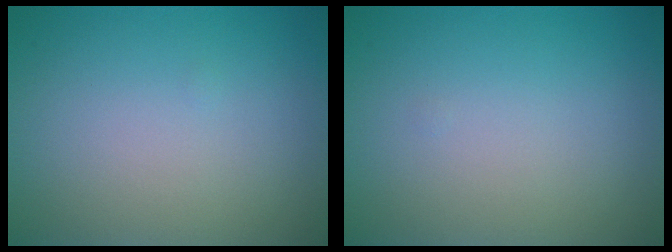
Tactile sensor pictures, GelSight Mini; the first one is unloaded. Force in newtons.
{"total": 0.0}